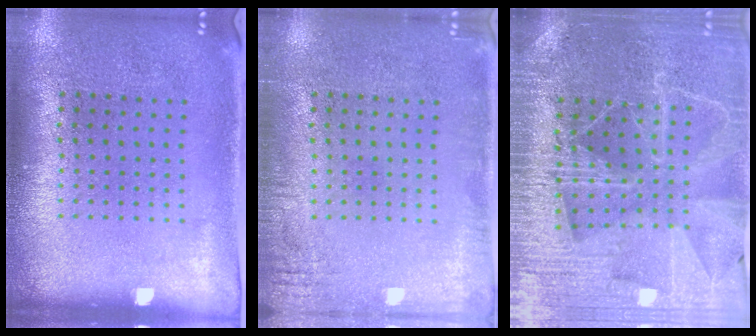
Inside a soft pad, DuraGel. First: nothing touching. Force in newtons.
{"total": 1.8, "press": 1.8, "slide": 0.1}
{"total": 4.6, "press": 4.3, "slide": 1.8}